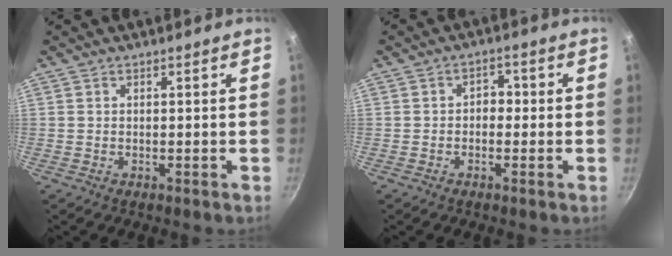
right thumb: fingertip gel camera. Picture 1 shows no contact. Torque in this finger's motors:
{"motor_torque": [-0.38, -0.32, 0.03, -0.02, 0.04]}